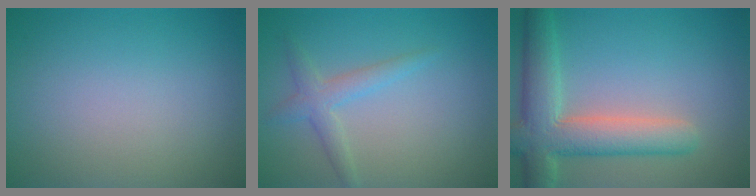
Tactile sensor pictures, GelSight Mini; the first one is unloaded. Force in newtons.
{"total": 2.2, "press": 2.2, "slide": 0.1}
{"total": 7.1, "press": 7.0, "slide": 0.7}